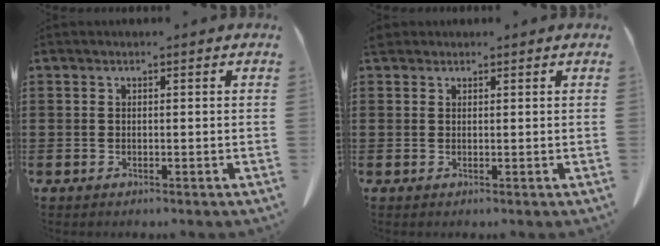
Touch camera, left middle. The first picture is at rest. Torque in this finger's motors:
{"motor_torque": [0.81, -0.06, 0.33, 0.11]}